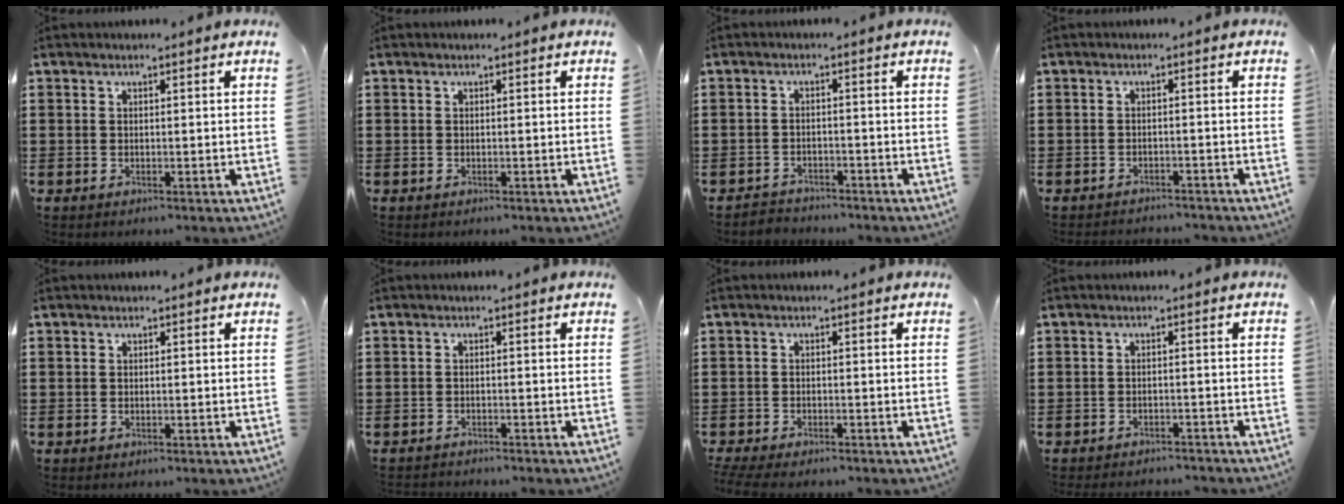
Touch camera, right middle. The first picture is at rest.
{"total": 0.0}
{"total": 2.2, "force": [-2.1, 0.5, -0.2], "torque": [-0.005, 0.000, -0.049]}
{"total": 1.7, "force": [-1.7, 0.1, 0.0], "torque": [-0.006, 0.000, -0.036]}
{"total": 0.0}
{"total": 1.1, "force": [-1.1, -0.1, 0.0], "torque": [-0.005, -0.001, -0.021]}
{"total": 2.0, "force": [-1.9, 0.2, 0.5], "torque": [-0.019, -0.001, -0.041]}
{"total": 1.7, "force": [-1.7, 0.1, 0.1], "torque": [-0.008, -0.001, -0.036]}